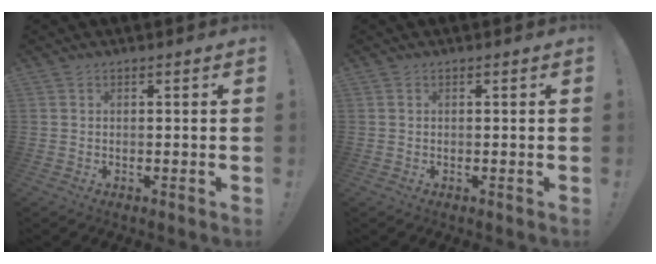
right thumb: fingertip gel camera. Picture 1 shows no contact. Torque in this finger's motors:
{"motor_torque": [-0.07, 0.05, 0.05, -0.16, -0.05]}